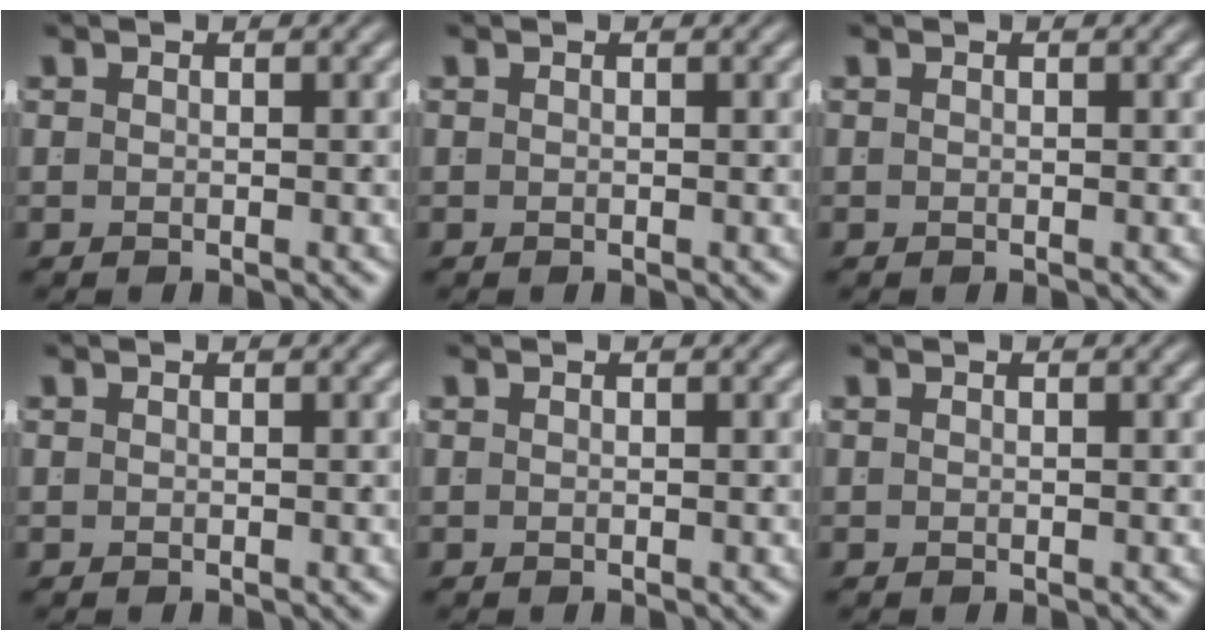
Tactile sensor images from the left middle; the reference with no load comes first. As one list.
[{"total": 0.0}, {"total": 0.0}, {"total": 0.0}, {"total": 0.0}, {"total": 0.0}]